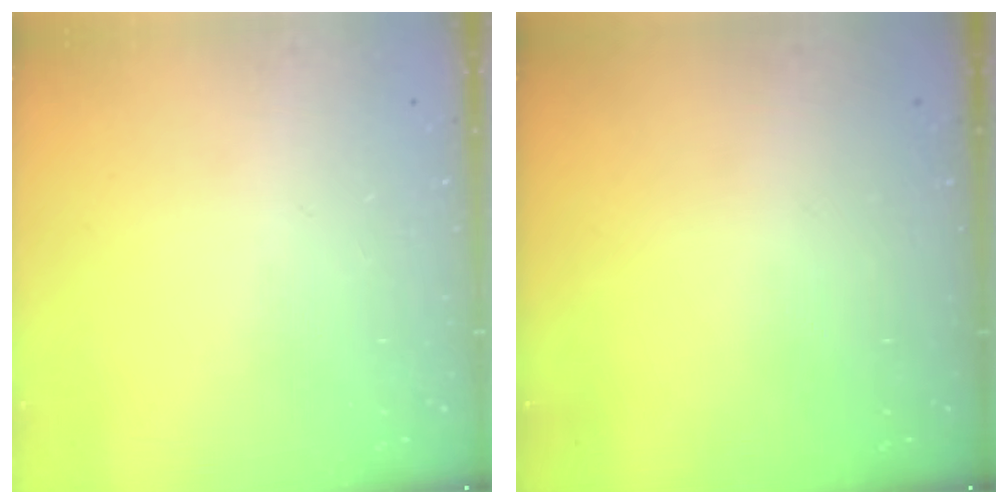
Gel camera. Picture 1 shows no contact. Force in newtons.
{"total": 0.0}